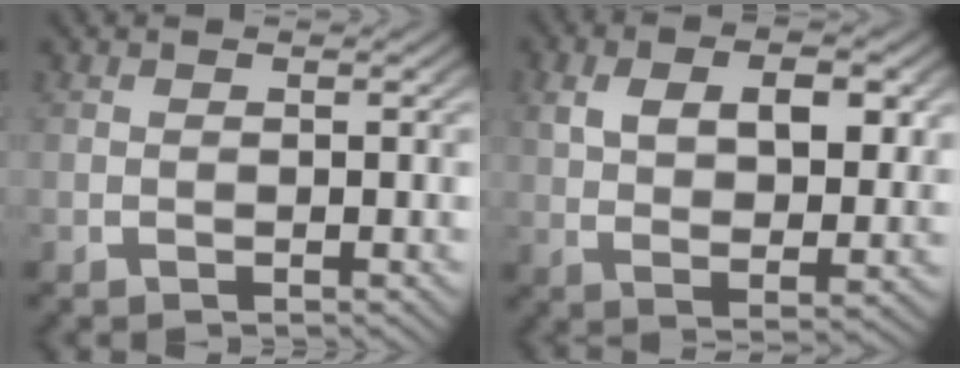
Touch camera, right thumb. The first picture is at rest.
{"total": 6.1, "force": [1.5, 3.1, 5.0], "torque": [-0.087, -0.008, 0.036]}